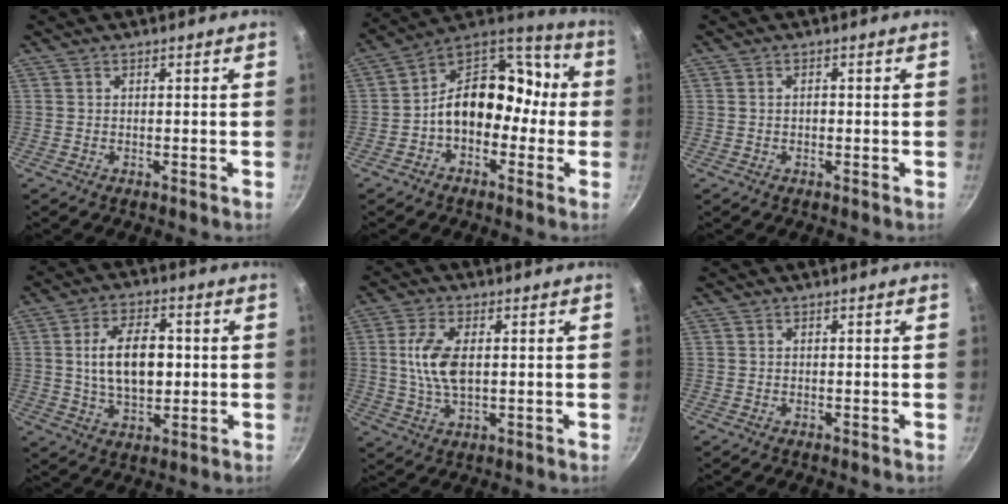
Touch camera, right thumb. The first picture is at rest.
{"total": 16.4, "force": [-2.0, 12.1, 10.8], "torque": [-0.114, 0.071, -0.050]}
{"total": 0.8, "force": [-0.2, 0.5, 0.6], "torque": [-0.008, 0.003, -0.003]}
{"total": 12.3, "force": [0.8, 7.1, 10.0], "torque": [-0.150, 0.007, 0.016]}
{"total": 8.9, "force": [0.9, 4.4, 7.6], "torque": [-0.150, 0.001, 0.018]}
{"total": 0.0}